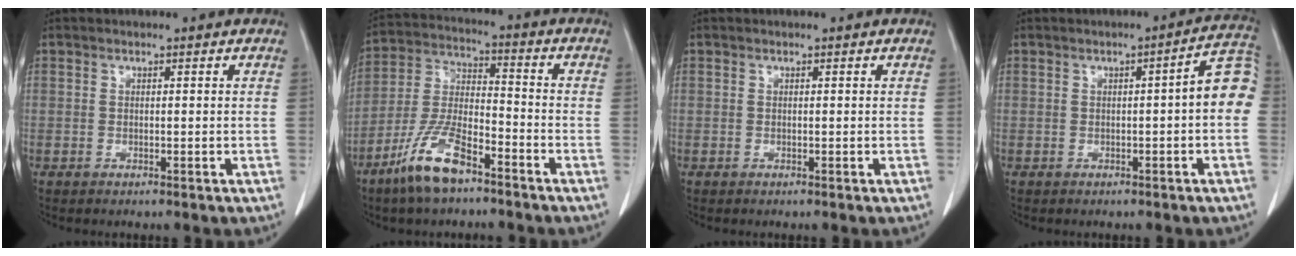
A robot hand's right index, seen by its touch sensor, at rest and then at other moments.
{"total": 11.3, "force": [-7.5, 3.0, 7.9], "torque": [-0.172, -0.010, -0.148]}
{"total": 0.0}
{"total": 6.2, "force": [-0.1, 0.9, 6.2], "torque": [-0.070, 0.022, -0.010]}